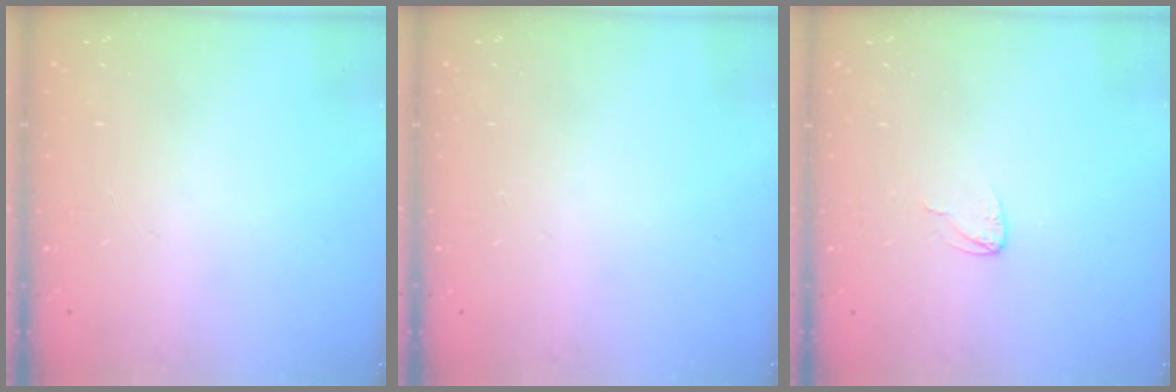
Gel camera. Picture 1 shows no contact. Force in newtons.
{"total": 0.0}
{"total": 3.6, "press": 3.6, "slide": 0.3}